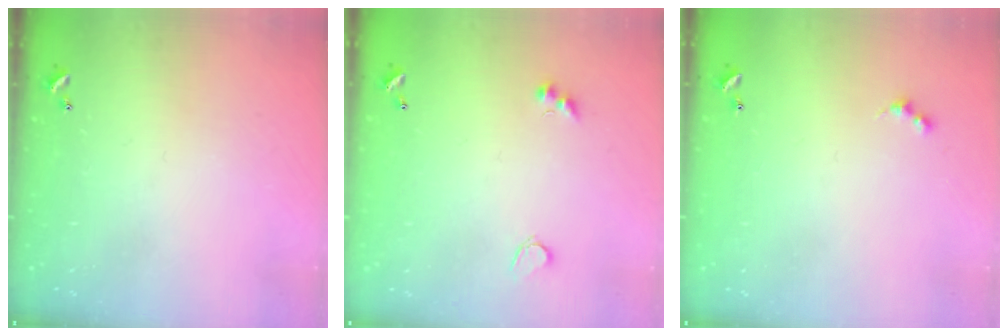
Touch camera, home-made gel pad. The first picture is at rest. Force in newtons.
{"total": 2.8, "press": 2.6, "slide": 0.9}
{"total": 1.5, "press": 1.5, "slide": 0.3}